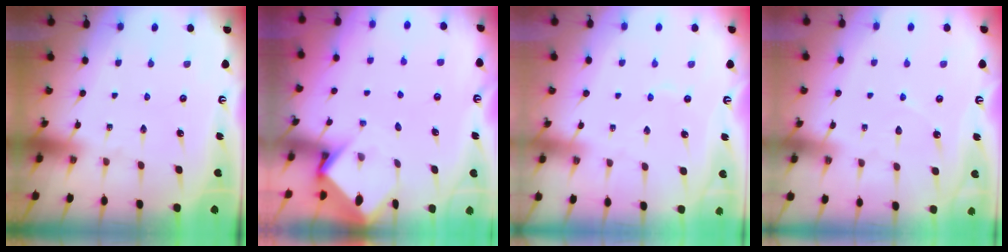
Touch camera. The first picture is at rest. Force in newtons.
{"total": 3.3, "press": 3.3, "slide": 0.3}
{"total": 2.7, "press": 2.7, "slide": 0.4}
{"total": 2.7, "press": 2.7, "slide": 0.4}